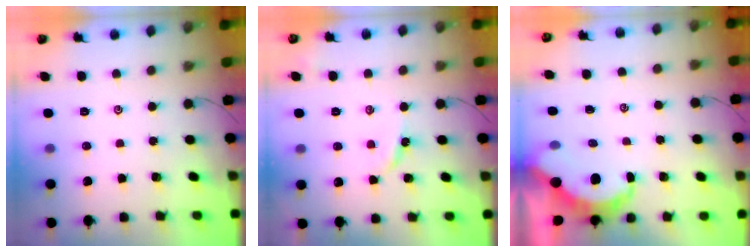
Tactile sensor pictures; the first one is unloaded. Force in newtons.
{"total": 2.7, "press": 2.7, "slide": 0.4}
{"total": 6.1, "press": 6.1, "slide": 0.4}